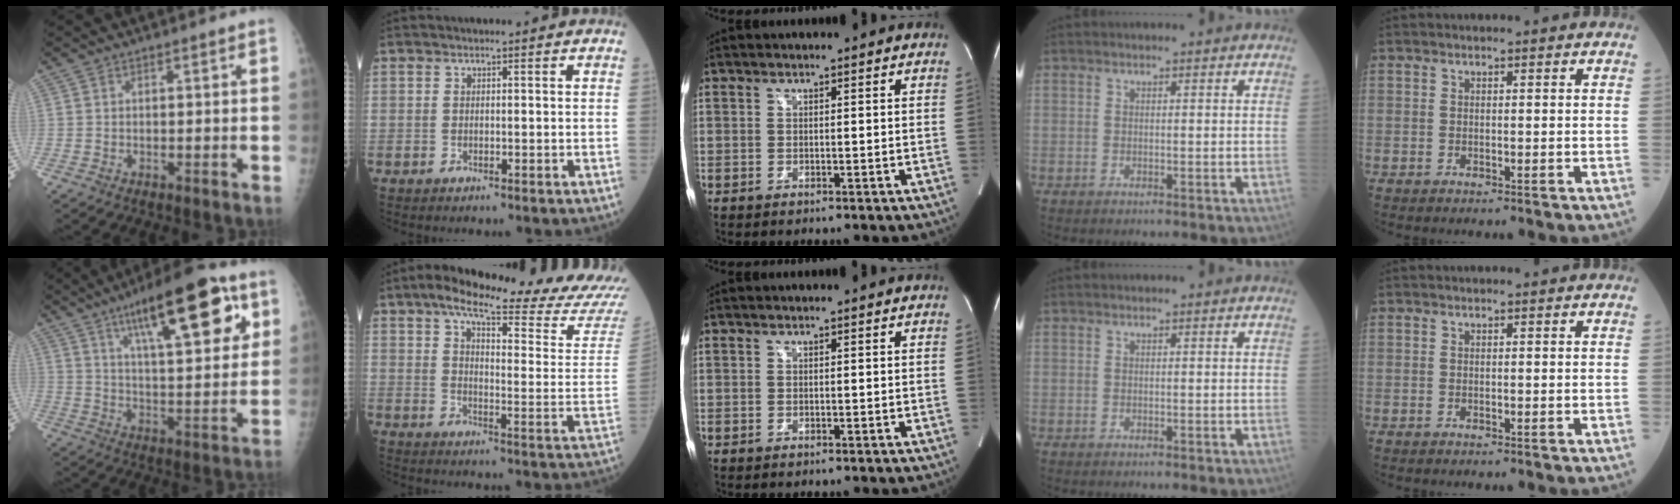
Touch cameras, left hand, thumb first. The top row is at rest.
{"thumb": {"total": 20.6, "force": [9.9, 6.6, 16.9], "torque": [-0.222, -0.026, 0.152]}, "index": {"total": 23.8, "force": [21.0, 0.8, 11.2], "torque": [-0.168, -0.068, 0.260]}}